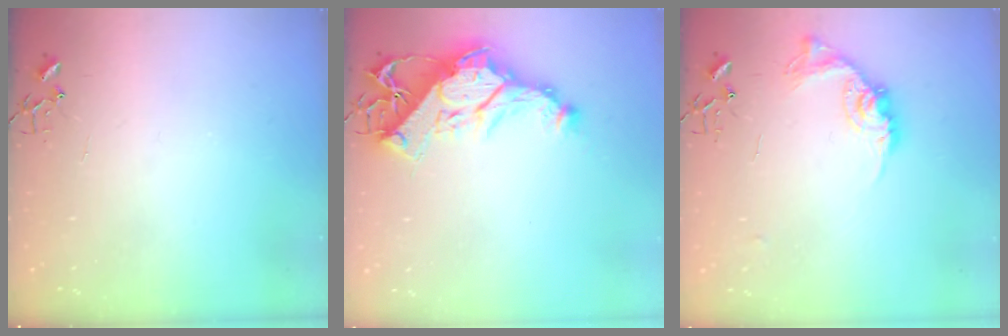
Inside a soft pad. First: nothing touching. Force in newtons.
{"total": 15.6, "press": 15.4, "slide": 2.1}
{"total": 12.6, "press": 12.6, "slide": 0.5}